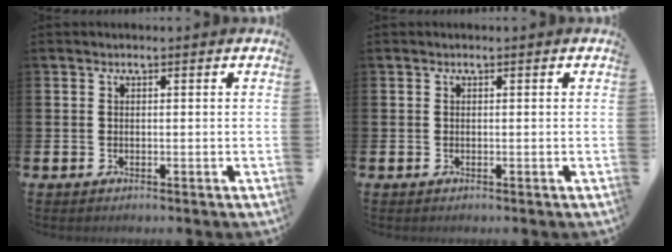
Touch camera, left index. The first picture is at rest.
{"total": 0.0}